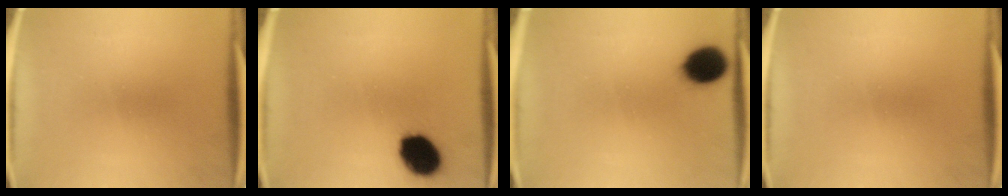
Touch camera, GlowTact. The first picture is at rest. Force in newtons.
{"total": 11.3}
{"total": 10.2}
{"total": 0.0}